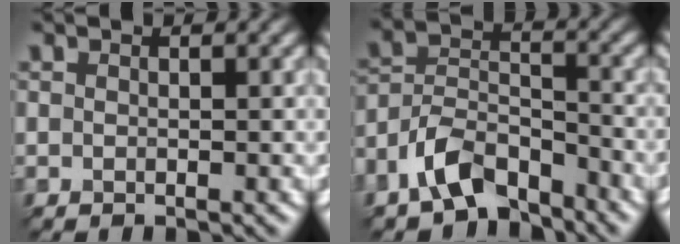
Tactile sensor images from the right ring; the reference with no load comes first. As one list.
[{"total": 5.7, "force": [-5.0, 2.2, 1.7], "torque": [-0.043, 0.006, -0.085]}]